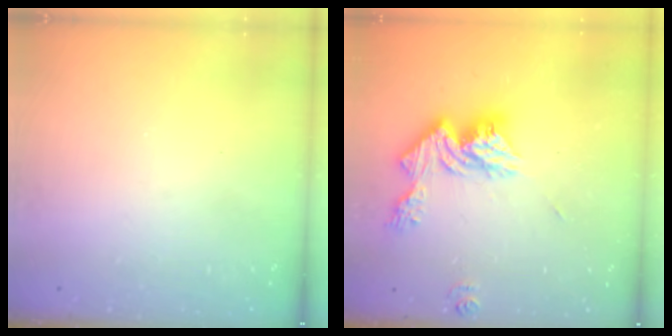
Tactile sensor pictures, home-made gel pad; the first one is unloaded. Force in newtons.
{"total": 14.7, "press": 14.7, "slide": 1.2}